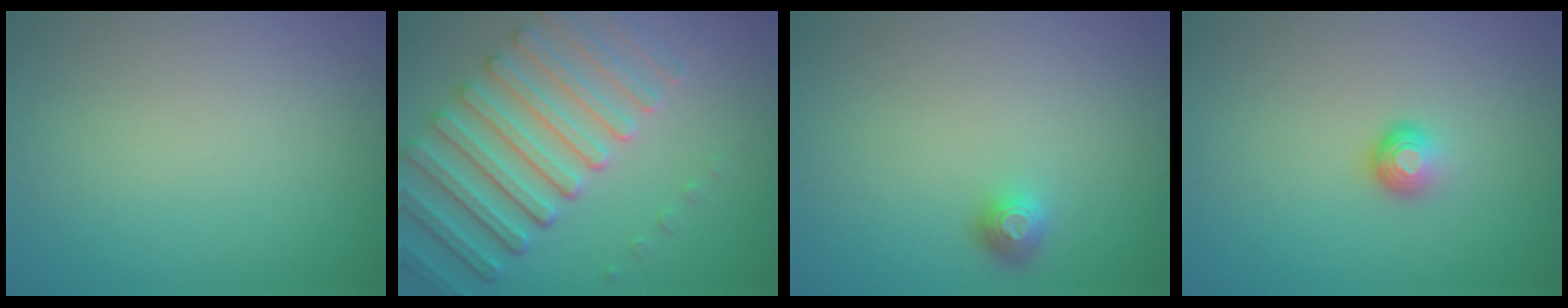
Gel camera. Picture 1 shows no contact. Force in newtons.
{"total": 6.4, "press": 5.4, "slide": 3.3}
{"total": 1.2, "press": 1.1, "slide": 0.4}
{"total": 1.4, "press": 1.1, "slide": 1.0}